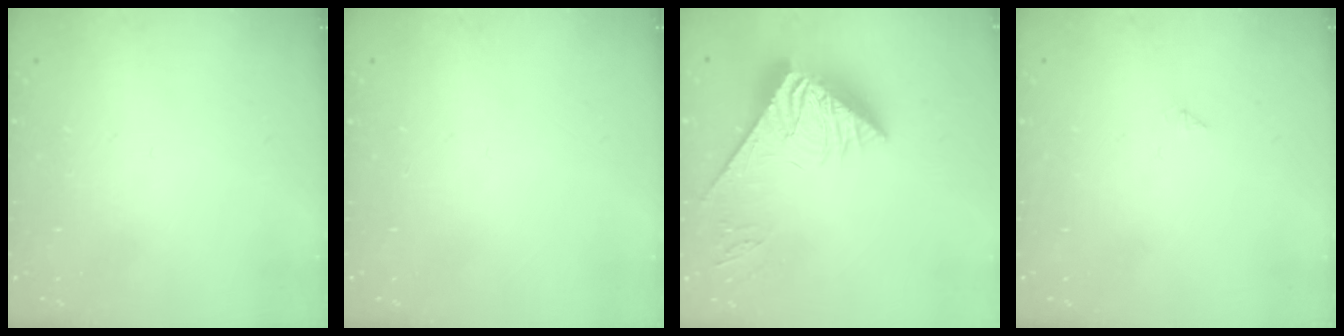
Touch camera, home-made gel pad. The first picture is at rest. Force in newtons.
{"total": 0.0}
{"total": 8.0, "press": 7.5, "slide": 3.0}
{"total": 0.0}